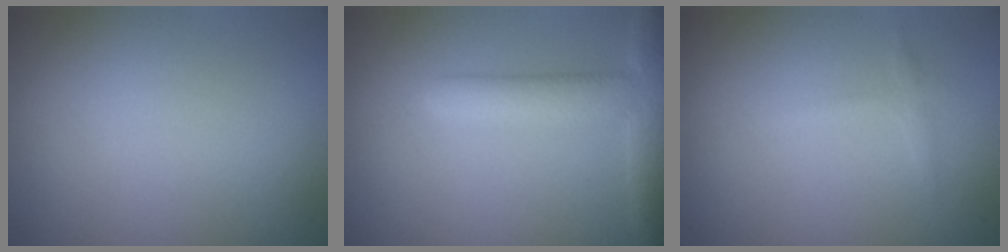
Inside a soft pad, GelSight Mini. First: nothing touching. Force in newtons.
{"total": 4.6, "press": 4.6, "slide": 0.4}
{"total": 1.0, "press": 1.0, "slide": 0.0}